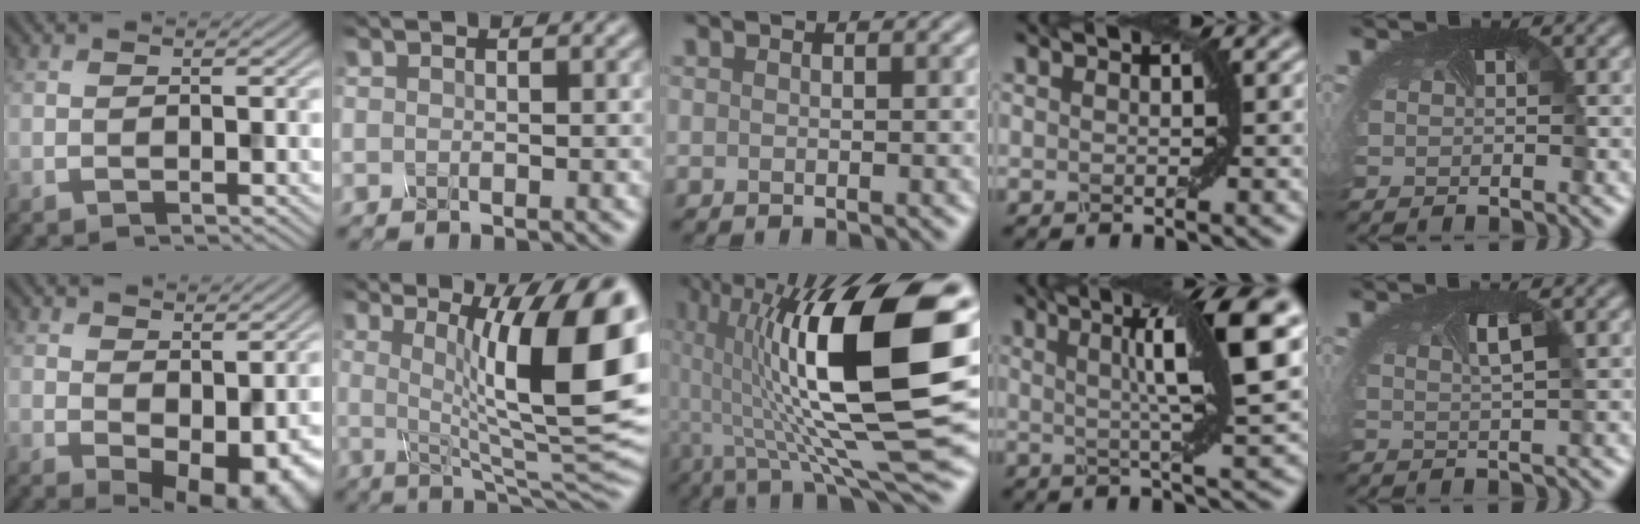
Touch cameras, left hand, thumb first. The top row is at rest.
{"thumb": {"total": 8.0, "force": [0.2, 4.8, 6.4], "torque": [-0.087, -0.021, 0.017]}, "index": {"total": 15.0, "force": [2.7, 4.1, 14.2], "torque": [-0.178, -0.005, 0.044]}, "middle": {"total": 15.9, "force": [1.5, 4.2, 15.2], "torque": [-0.257, 0.010, 0.030]}, "ring": {"total": 9.1, "force": [2.4, 1.3, 8.7], "torque": [-0.112, 0.012, 0.035]}, "little": {"total": 1.5, "force": [0.6, 0.0, 1.4], "torque": [-0.019, 0.001, 0.009]}}